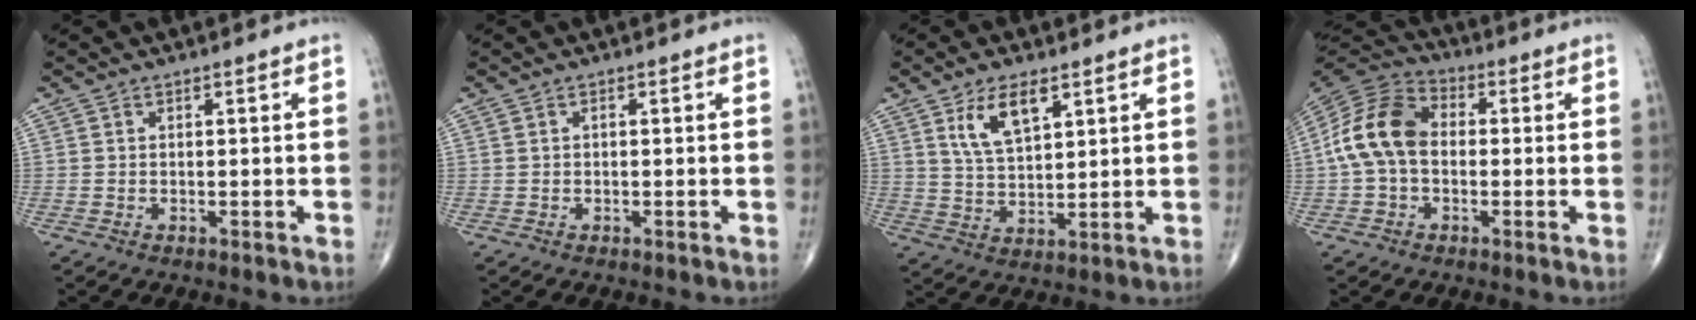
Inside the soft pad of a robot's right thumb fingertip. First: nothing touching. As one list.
[{"total": 0.0}, {"total": 8.2, "force": [4.2, 3.5, 6.1], "torque": [-0.104, -0.021, 0.086]}, {"total": 12.3, "force": [-0.2, 8.5, 8.9], "torque": [-0.171, 0.034, -0.016]}]